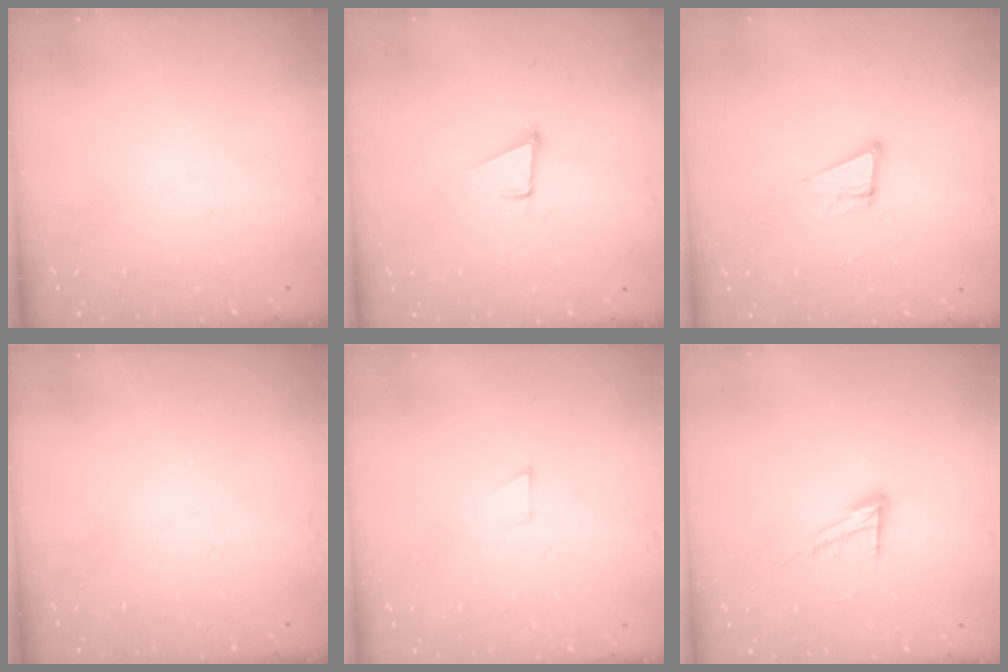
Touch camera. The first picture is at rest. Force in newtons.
{"total": 3.4, "press": 2.5, "slide": 2.2}
{"total": 10.3, "press": 9.7, "slide": 3.3}
{"total": 0.0}
{"total": 2.6, "press": 2.6, "slide": 0.2}
{"total": 10.6, "press": 10.5, "slide": 1.6}